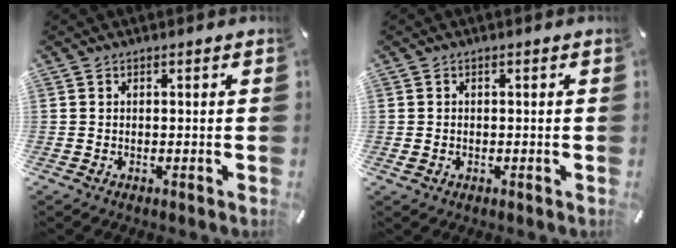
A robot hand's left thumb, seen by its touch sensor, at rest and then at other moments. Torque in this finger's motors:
{"motor_torque": [0.01, -0.08, 0.09, -0.12, 0.02]}